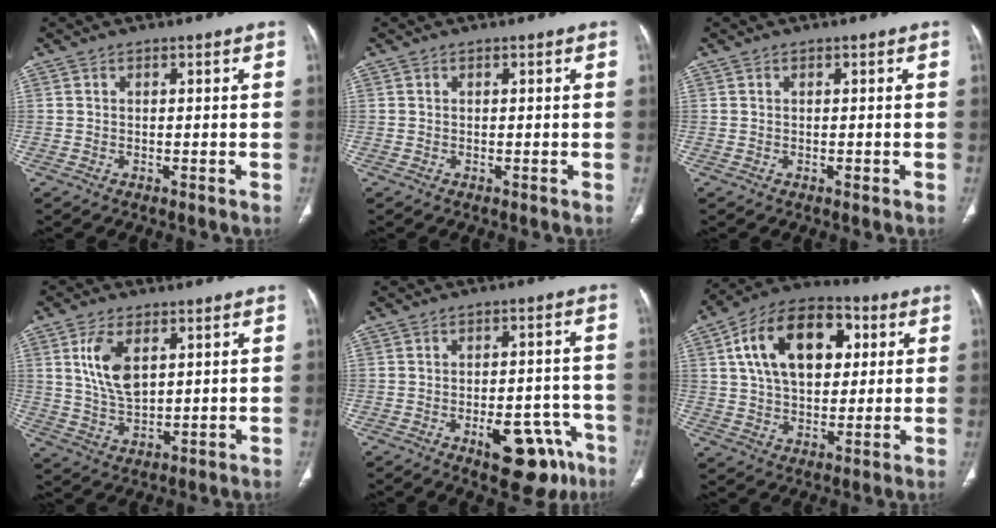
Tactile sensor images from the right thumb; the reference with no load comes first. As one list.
[{"total": 0.0}, {"total": 0.5, "force": [-0.1, 0.3, 0.4], "torque": [-0.007, -0.001, -0.001]}, {"total": 8.9, "force": [3.0, 4.7, 6.9], "torque": [-0.127, -0.014, 0.064]}, {"total": 13.1, "force": [-7.0, 6.1, 9.3], "torque": [-0.085, 0.038, -0.085]}, {"total": 19.3, "force": [5.4, 11.9, 14.1], "torque": [-0.207, 0.009, 0.084]}]